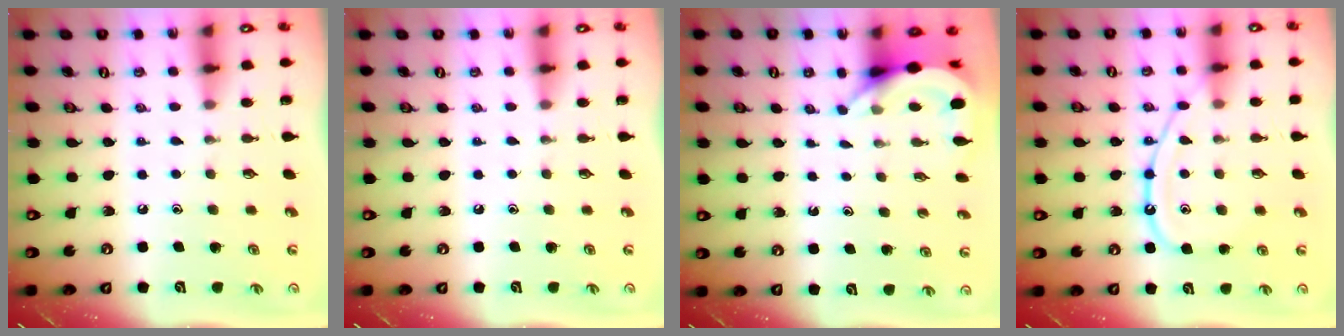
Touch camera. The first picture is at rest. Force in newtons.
{"total": 0.0}
{"total": 5.1, "press": 5.1, "slide": 0.3}
{"total": 12.3, "press": 12.3, "slide": 1.1}